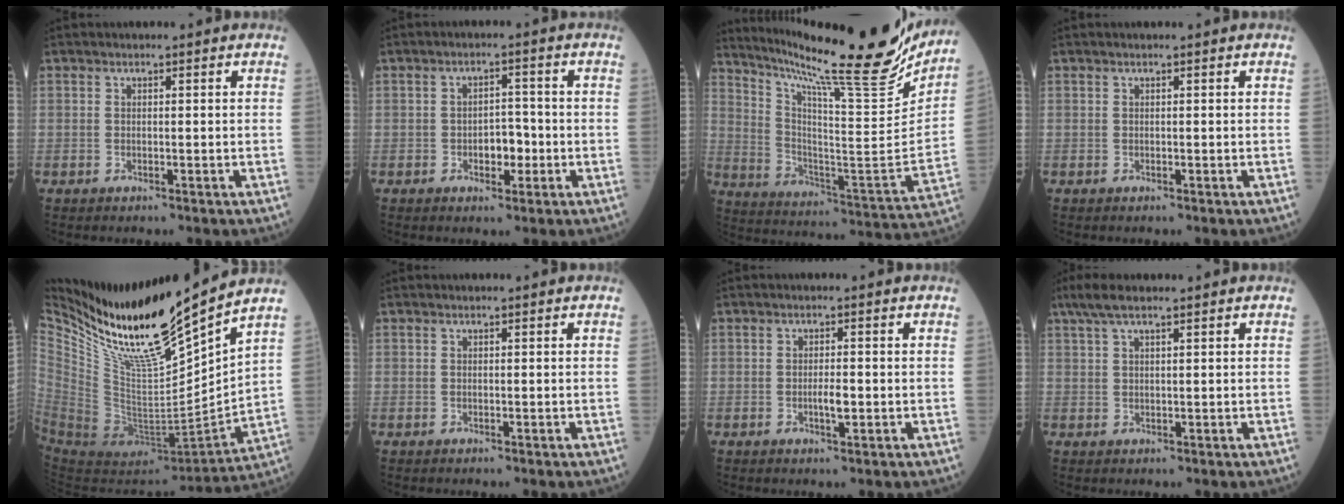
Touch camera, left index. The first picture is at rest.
{"total": 3.7, "force": [-1.6, 1.9, 2.7], "torque": [-0.036, 0.002, -0.024]}
{"total": 26.6, "force": [22.8, 0.5, 13.8], "torque": [-0.234, -0.083, 0.332]}
{"total": 0.0}
{"total": 21.1, "force": [18.0, 0.3, 10.9], "torque": [-0.195, -0.062, 0.333]}
{"total": 0.0}
{"total": 2.1, "force": [-0.9, 0.4, 1.9], "torque": [-0.036, -0.005, -0.015]}
{"total": 3.9, "force": [2.7, 0.6, 2.8], "torque": [-0.063, 0.018, 0.056]}